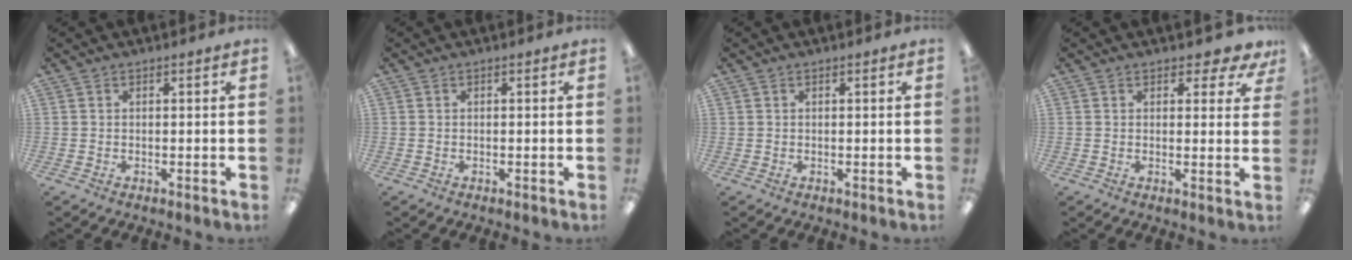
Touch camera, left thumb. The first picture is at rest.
{"total": 0.0}
{"total": 0.0}
{"total": 3.5, "force": [2.6, 1.8, 1.6], "torque": [-0.012, -0.011, 0.043]}